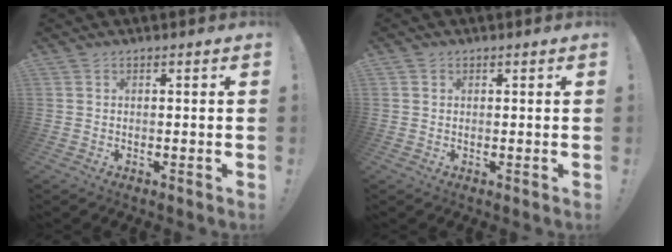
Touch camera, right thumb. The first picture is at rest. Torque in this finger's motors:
{"motor_torque": [-0.09, -0.25, -0.33, 0.18, 0.08]}